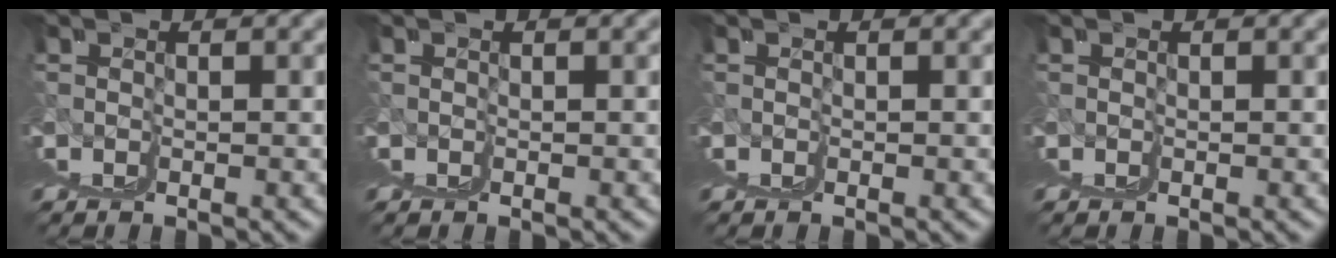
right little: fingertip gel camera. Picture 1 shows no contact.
{"total": 0.0}
{"total": 0.0}
{"total": 0.0}